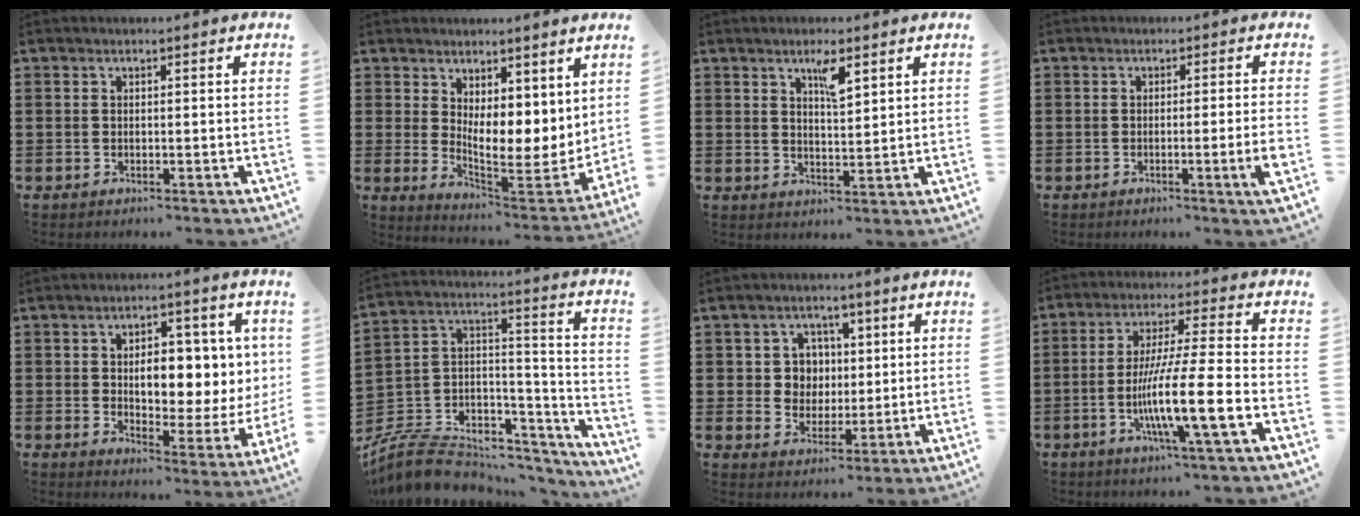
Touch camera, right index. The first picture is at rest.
{"total": 6.0, "force": [3.4, 3.2, 3.7], "torque": [-0.057, -0.049, 0.063]}
{"total": 4.0, "force": [2.4, 1.0, 3.0], "torque": [-0.050, -0.001, 0.037]}
{"total": 3.4, "force": [-0.9, -0.6, 3.2], "torque": [-0.050, -0.016, -0.016]}
{"total": 8.2, "force": [1.7, 4.2, 6.9], "torque": [-0.102, -0.001, 0.021]}
{"total": 7.6, "force": [-5.9, 3.9, 2.5], "torque": [-0.065, 0.000, -0.112]}
{"total": 5.6, "force": [1.3, 5.2, 1.7], "torque": [-0.050, 0.015, 0.019]}
{"total": 11.9, "force": [-4.2, 0.7, 11.1], "torque": [-0.212, -0.010, -0.082]}